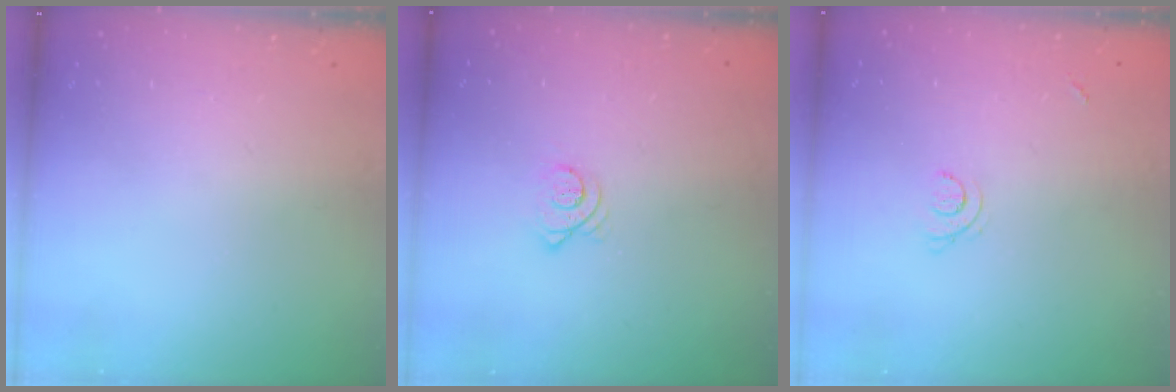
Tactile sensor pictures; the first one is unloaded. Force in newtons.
{"total": 3.2, "press": 3.2, "slide": 0.2}
{"total": 3.4, "press": 3.3, "slide": 0.8}